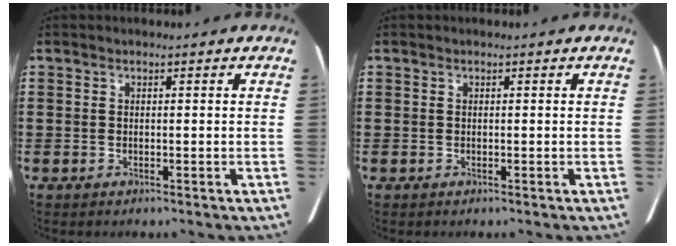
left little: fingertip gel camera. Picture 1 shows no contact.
{"total": 0.0}